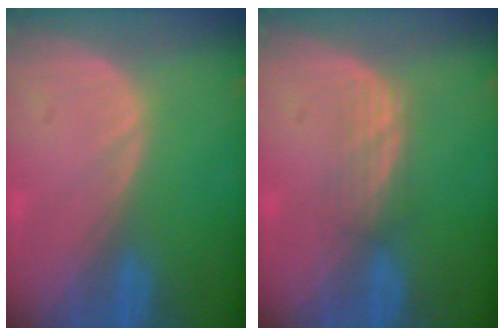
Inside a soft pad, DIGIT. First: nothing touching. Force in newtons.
{"total": 2.8, "press": 2.6, "slide": 1.0}